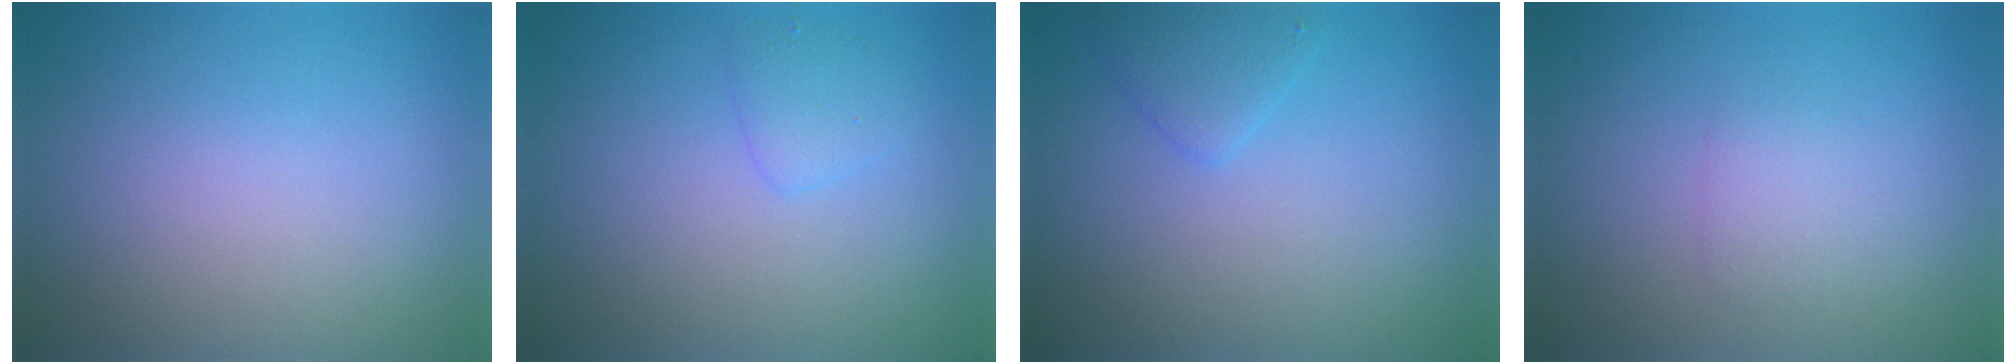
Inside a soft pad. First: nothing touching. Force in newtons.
{"total": 1.4, "press": 1.4, "slide": 0.1}
{"total": 1.7, "press": 1.7, "slide": 0.1}
{"total": 1.4, "press": 1.4, "slide": 0.0}